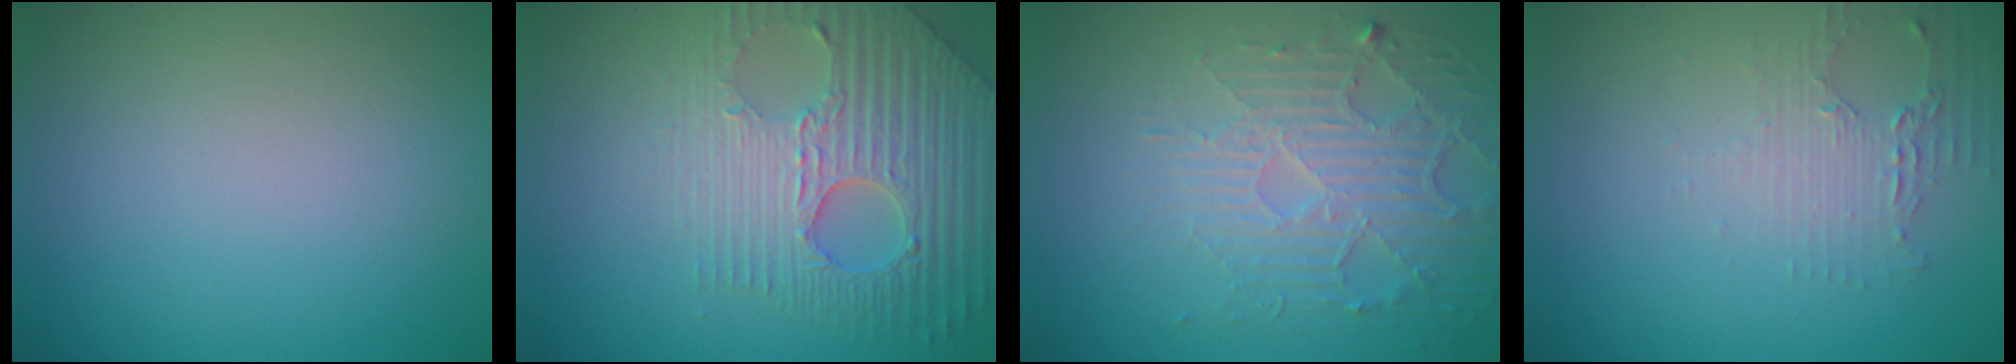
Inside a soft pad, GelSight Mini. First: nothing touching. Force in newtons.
{"total": 7.5, "press": 5.4, "slide": 5.2}
{"total": 5.1, "press": 3.5, "slide": 3.7}
{"total": 1.8, "press": 1.8, "slide": 0.4}